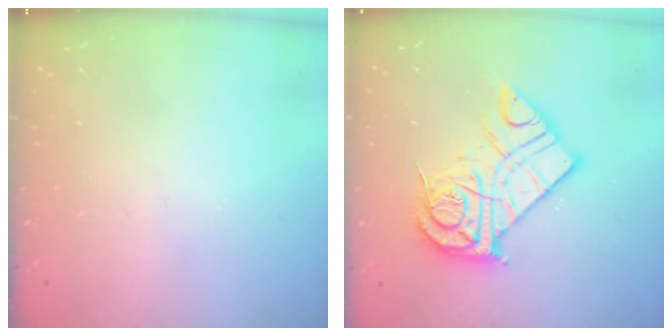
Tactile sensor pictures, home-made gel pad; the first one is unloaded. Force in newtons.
{"total": 15.8, "press": 15.7, "slide": 1.3}